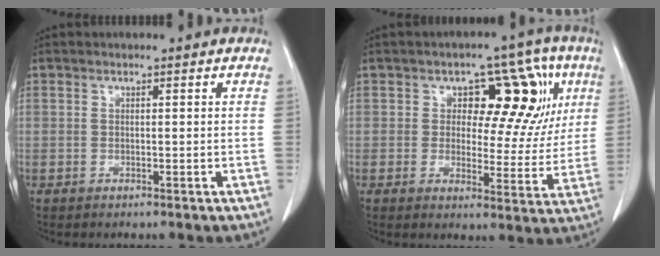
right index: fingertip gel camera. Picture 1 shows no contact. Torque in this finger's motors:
{"motor_torque": [0.25, 0.22, 0.17, 0.02]}